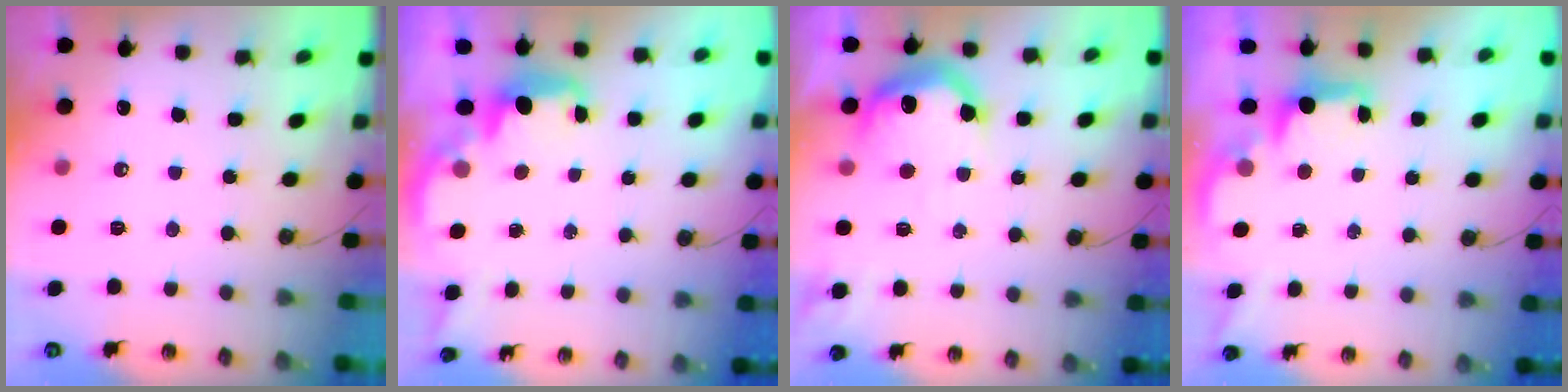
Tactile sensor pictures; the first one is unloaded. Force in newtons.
{"total": 2.7, "press": 2.7, "slide": 0.5}
{"total": 17.0, "press": 16.9, "slide": 1.0}
{"total": 1.9, "press": 1.7, "slide": 0.8}